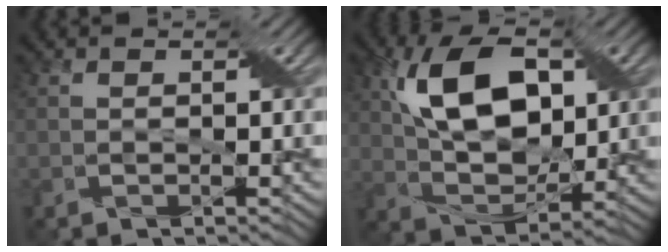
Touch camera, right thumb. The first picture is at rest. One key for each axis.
{"total": 12.2, "fx": 3.6, "fy": 6.9, "fz": 9.4, "tx": -0.183, "ty": 0.011, "tz": 0.064}